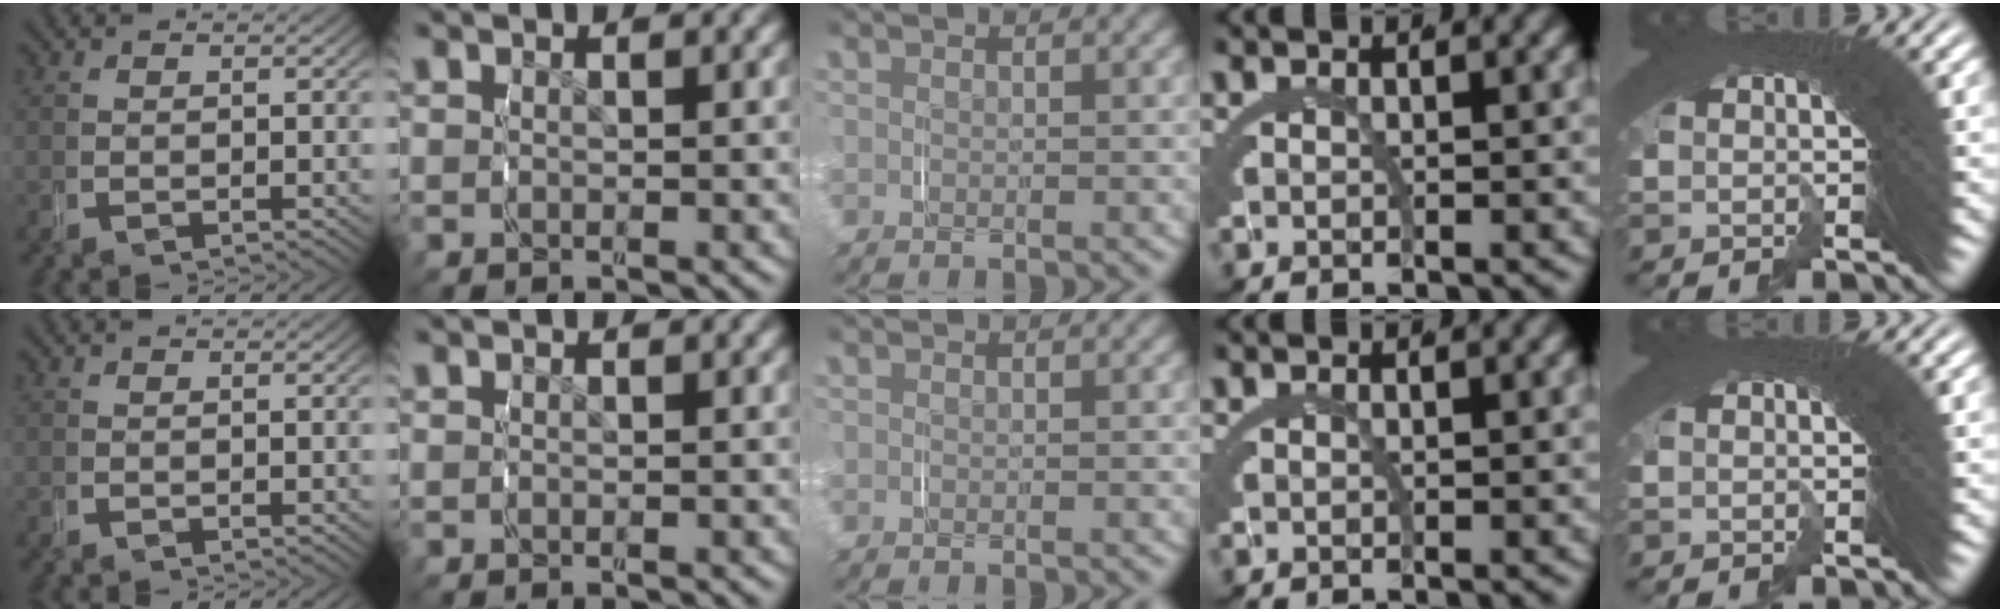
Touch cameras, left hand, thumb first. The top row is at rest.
{}